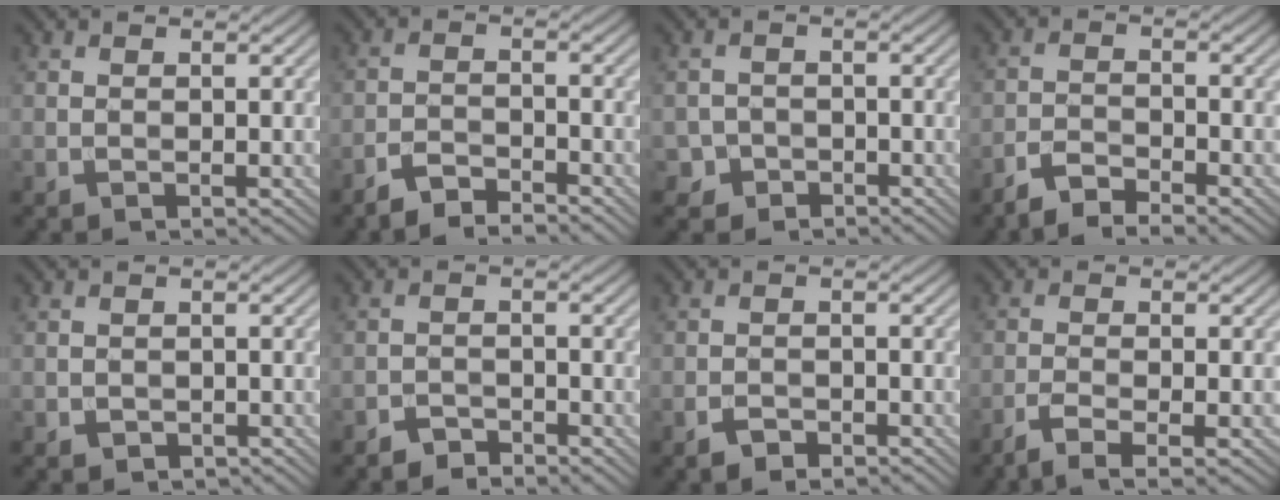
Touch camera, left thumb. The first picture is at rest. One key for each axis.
{"total": 3.2, "fx": -3.1, "fy": 0.3, "fz": 0.8, "tx": -0.018, "ty": 0.002, "tz": -0.067}
{"total": 2.3, "fx": -1.5, "fy": 1.7, "fz": -0.2, "tx": 0.009, "ty": 0.004, "tz": -0.029}
{"total": 4.0, "fx": -3.6, "fy": 0.6, "fz": 1.7, "tx": -0.039, "ty": 0.001, "tz": -0.077}
{"total": 0.7, "fx": -0.4, "fy": 0.5, "fz": -0.2, "tx": 0.001, "ty": -0.004, "tz": -0.006}
{"total": 1.9, "fx": -1.8, "fy": 0.4, "fz": 0.0, "tx": 0.002, "ty": 0.004, "tz": -0.039}
{"total": 1.6, "fx": -1.4, "fy": 0.6, "fz": 0.4, "tx": -0.010, "ty": 0.001, "tz": -0.028}
{"total": 3.4, "fx": -2.4, "fy": 0.4, "fz": 2.4, "tx": -0.050, "ty": -0.001, "tz": -0.054}